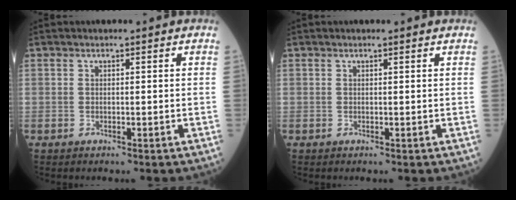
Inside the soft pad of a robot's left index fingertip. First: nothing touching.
{"total": 1.3, "force": [1.2, 0.0, 0.4], "torque": [-0.011, 0.008, 0.015]}